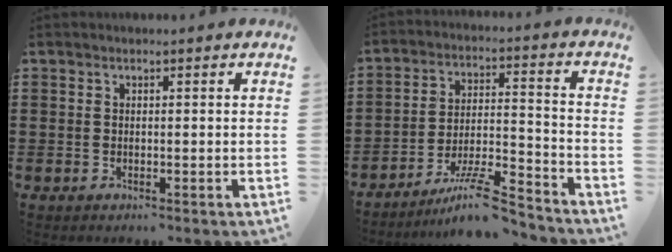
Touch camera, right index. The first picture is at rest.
{"total": 10.1, "force": [-8.5, 1.2, 5.4], "torque": [-0.094, 0.016, -0.162]}